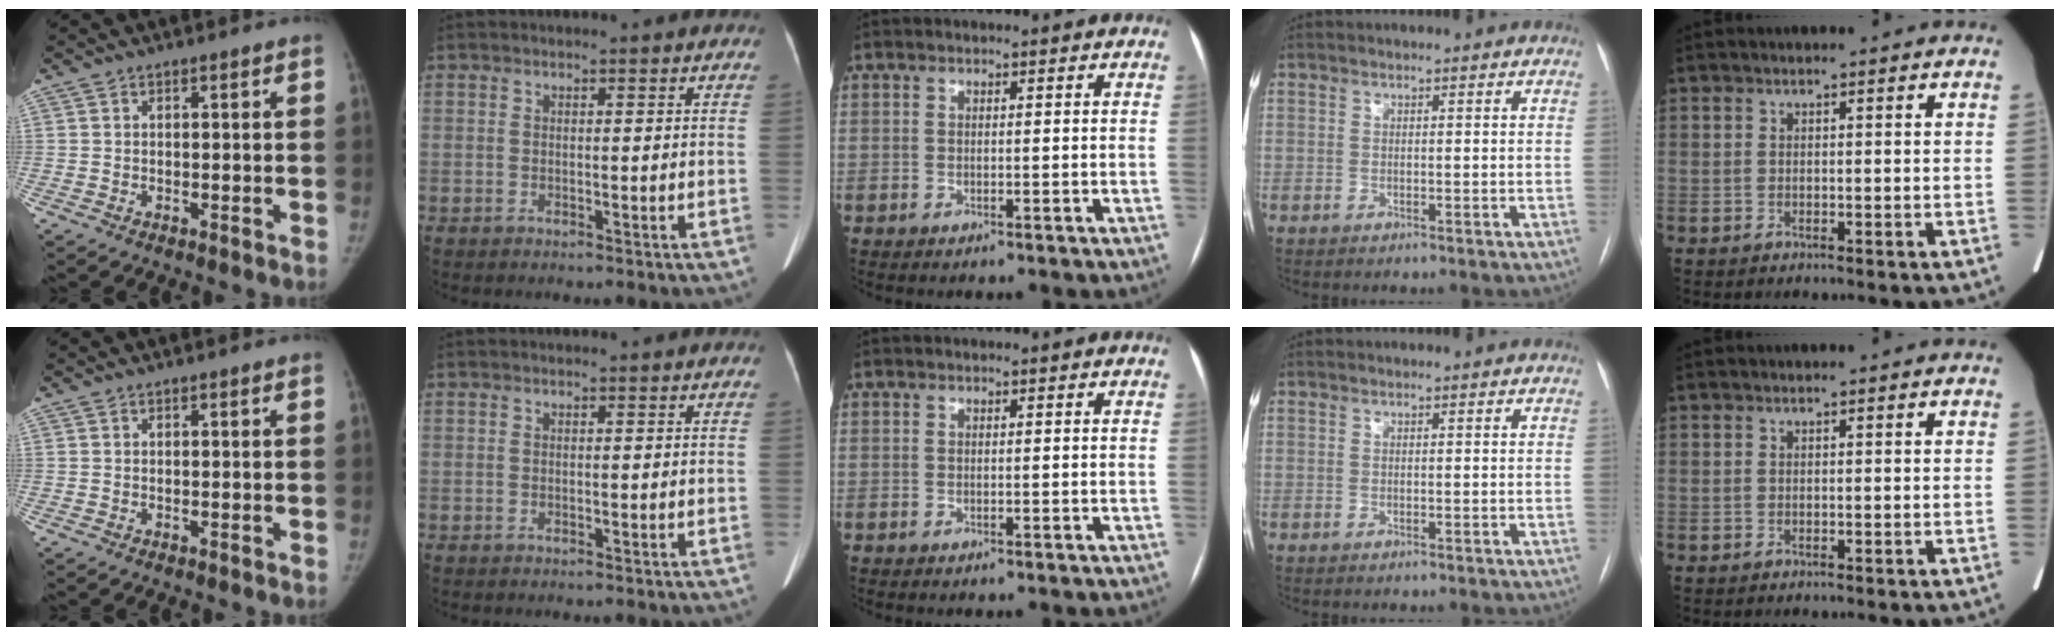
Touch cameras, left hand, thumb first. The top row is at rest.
{}